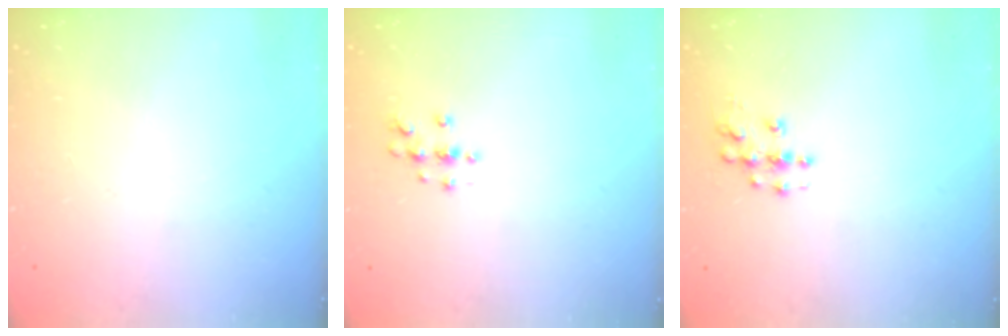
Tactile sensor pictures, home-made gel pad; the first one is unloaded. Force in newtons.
{"total": 4.2, "press": 4.2, "slide": 0.5}
{"total": 6.1, "press": 6.1, "slide": 0.3}